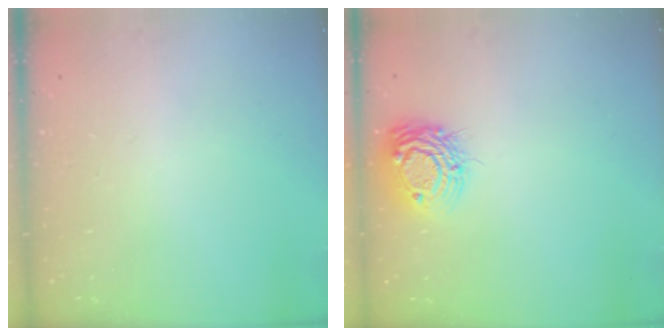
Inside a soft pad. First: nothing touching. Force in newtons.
{"total": 10.3, "press": 10.3, "slide": 0.7}